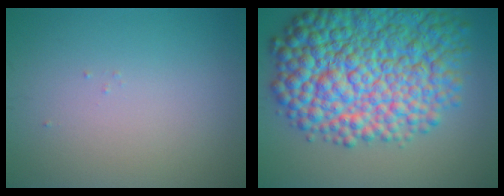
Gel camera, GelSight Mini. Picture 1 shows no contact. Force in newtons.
{"total": 14.4, "press": 14.4, "slide": 0.4}